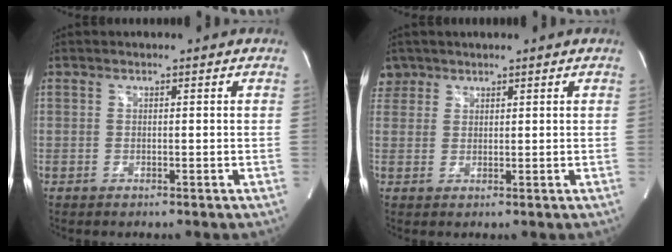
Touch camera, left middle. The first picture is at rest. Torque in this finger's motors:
{"motor_torque": [0.35, -0.33, 0.17, 0.01]}